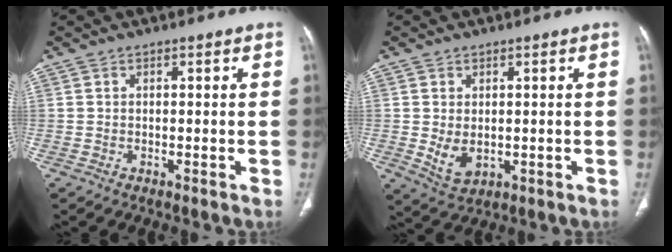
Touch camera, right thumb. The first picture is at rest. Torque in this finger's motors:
{"motor_torque": [-0.27, 0.30, 0.30, 0.30, 0.14]}